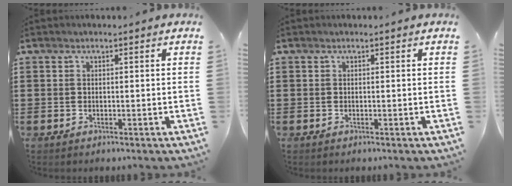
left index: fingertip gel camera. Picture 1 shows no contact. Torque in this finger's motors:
{"motor_torque": [0.00, 0.00, -0.01, 0.00]}